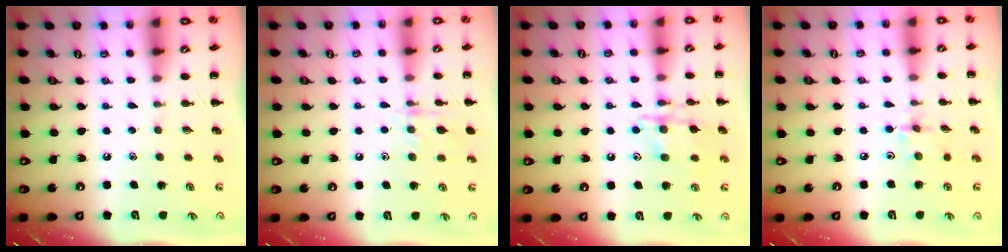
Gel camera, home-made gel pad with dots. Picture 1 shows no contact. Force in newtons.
{"total": 8.6, "press": 8.5, "slide": 1.3}
{"total": 13.2, "press": 13.2, "slide": 0.8}
{"total": 2.4, "press": 2.4, "slide": 0.5}